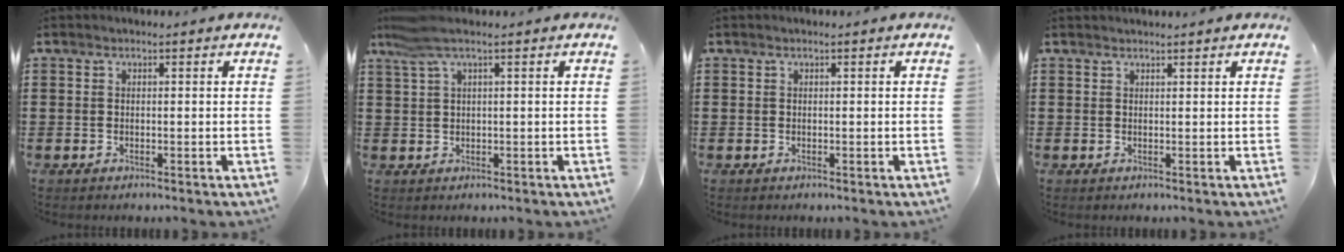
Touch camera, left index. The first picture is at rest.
{"total": 3.5, "force": [1.8, 0.3, 3.0], "torque": [-0.070, -0.002, 0.030]}
{"total": 0.0}
{"total": 0.9, "force": [0.9, 0.3, -0.1], "torque": [0.000, 0.000, 0.018]}